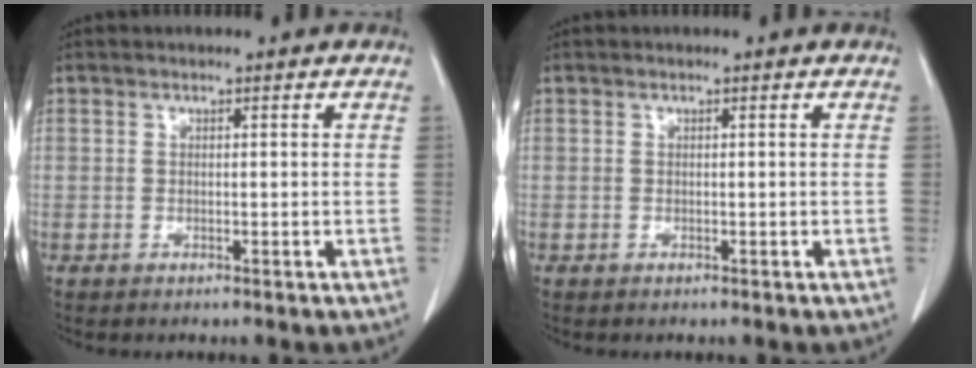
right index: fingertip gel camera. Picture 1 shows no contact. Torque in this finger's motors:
{"motor_torque": [0.00, 0.00, 0.00, 0.00]}